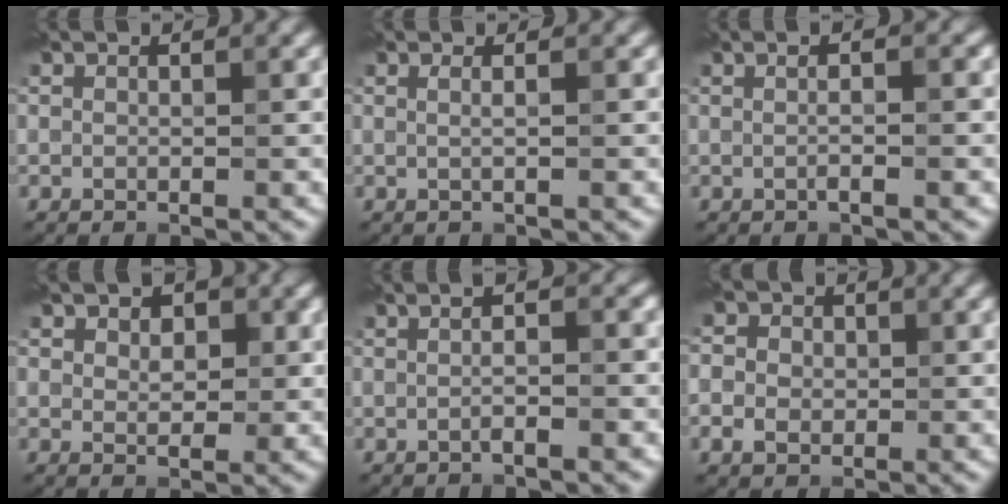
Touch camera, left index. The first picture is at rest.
{"total": 1.6, "force": [0.4, 0.7, 1.3], "torque": [-0.011, -0.006, -0.011]}
{"total": 2.8, "force": [0.5, 1.0, 2.5], "torque": [-0.010, 0.000, -0.014]}
{"total": 3.3, "force": [1.4, 2.1, 2.1], "torque": [-0.021, 0.008, 0.011]}
{"total": 2.5, "force": [0.0, 0.6, 2.5], "torque": [-0.024, -0.006, -0.010]}
{"total": 3.8, "force": [0.0, 3.3, 1.9], "torque": [-0.022, 0.007, -0.012]}